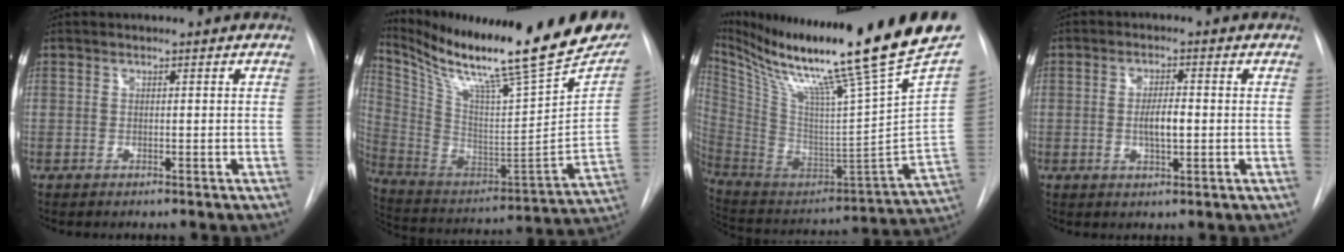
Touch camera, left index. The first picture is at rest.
{"total": 30.7, "force": [24.5, 3.8, 18.2], "torque": [-0.317, -0.065, 0.358]}
{"total": 31.5, "force": [23.2, -1.1, 21.3], "torque": [-0.374, -0.084, 0.365]}
{"total": 3.9, "force": [-0.7, 1.2, 3.7], "torque": [-0.065, -0.004, -0.013]}